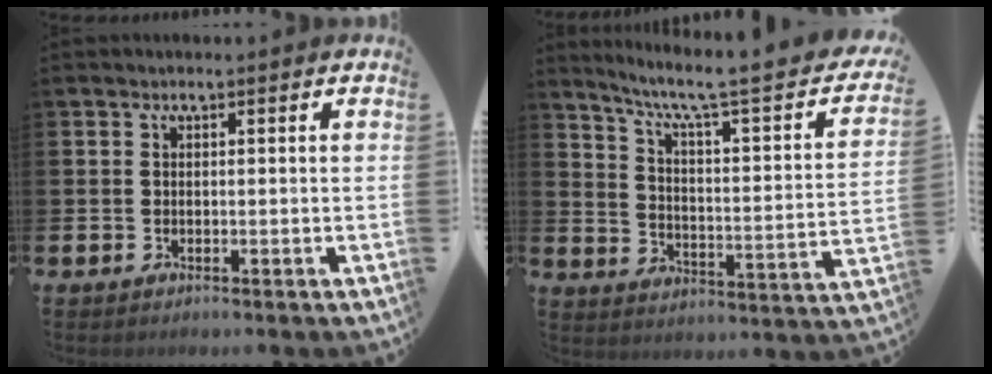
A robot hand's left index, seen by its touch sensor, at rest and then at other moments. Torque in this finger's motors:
{"motor_torque": [0.73, -1.41, 0.34, 0.17]}